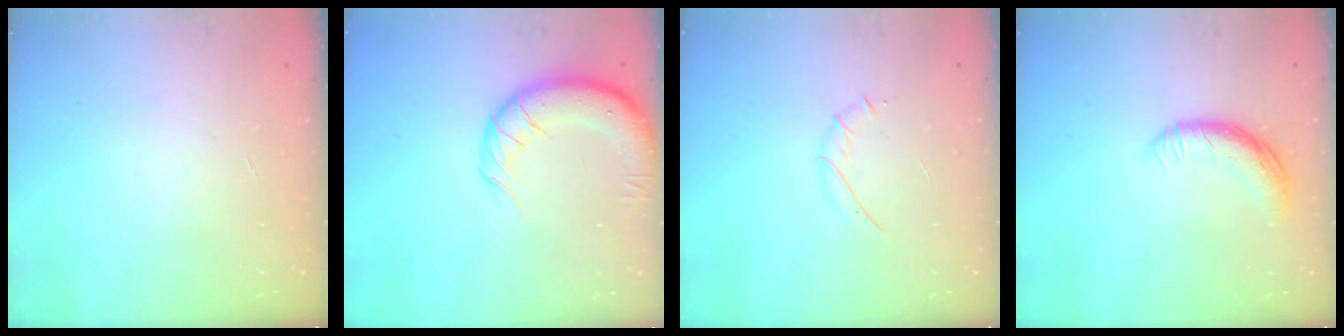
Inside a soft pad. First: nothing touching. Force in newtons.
{"total": 12.0, "press": 11.6, "slide": 3.0}
{"total": 3.8, "press": 3.7, "slide": 1.1}
{"total": 10.1, "press": 10.1, "slide": 0.8}